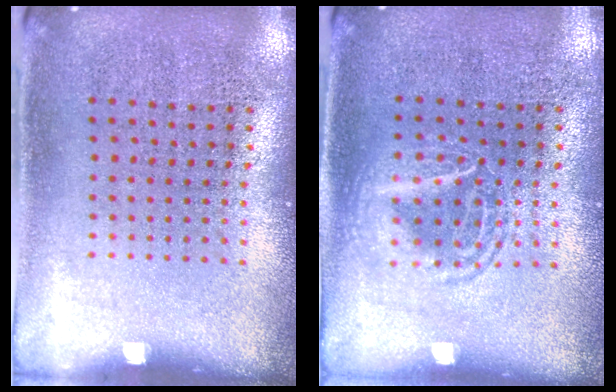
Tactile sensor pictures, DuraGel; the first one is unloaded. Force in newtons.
{"total": 1.3, "press": 1.2, "slide": 0.2}